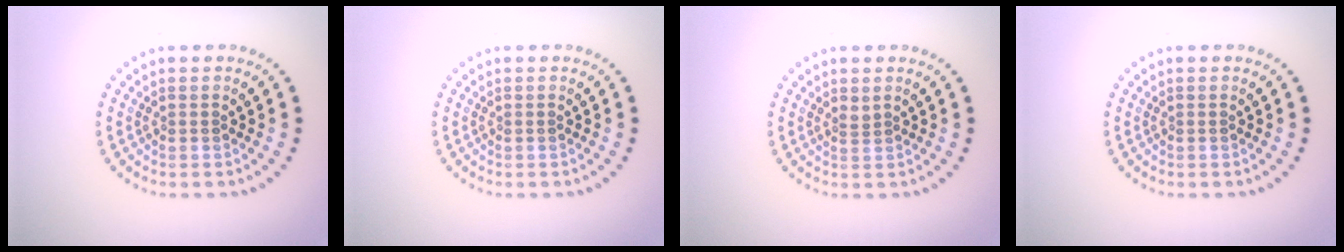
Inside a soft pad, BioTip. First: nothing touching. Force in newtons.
{"total": 0.0}
{"total": 0.9, "press": 0.5, "slide": 0.7}
{"total": 0.0}